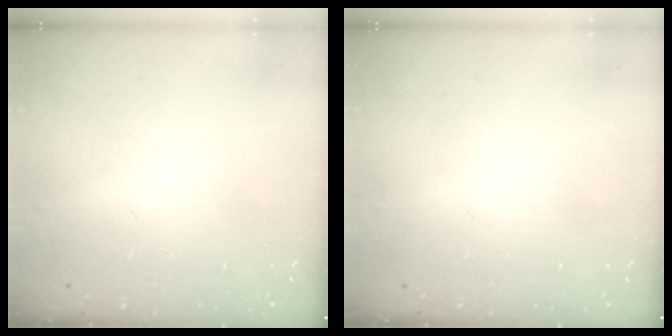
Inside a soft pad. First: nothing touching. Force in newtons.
{"total": 0.0}